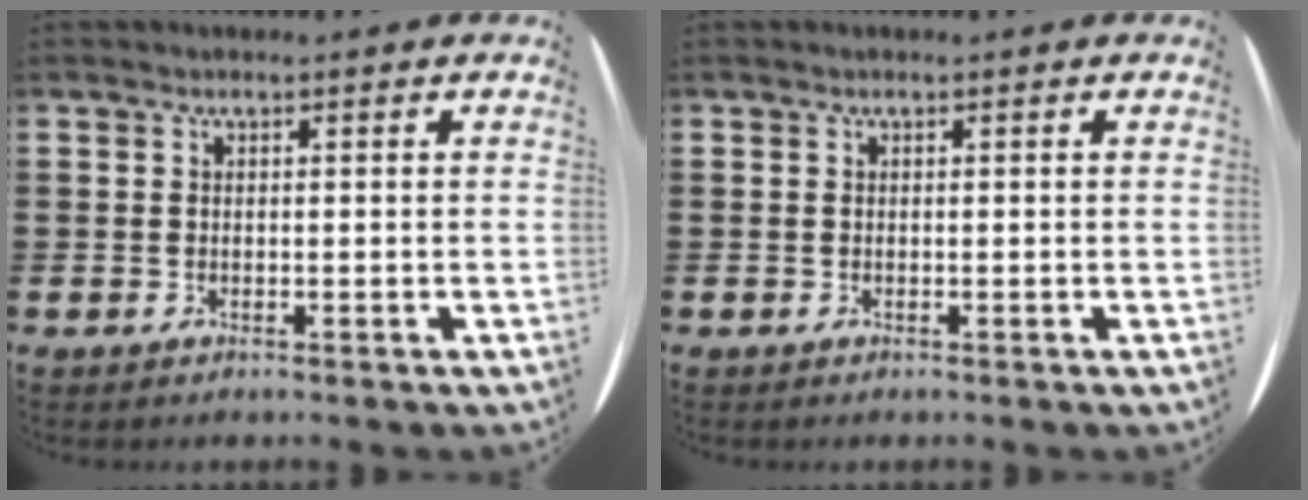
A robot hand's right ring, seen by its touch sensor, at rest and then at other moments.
{"total": 0.0}